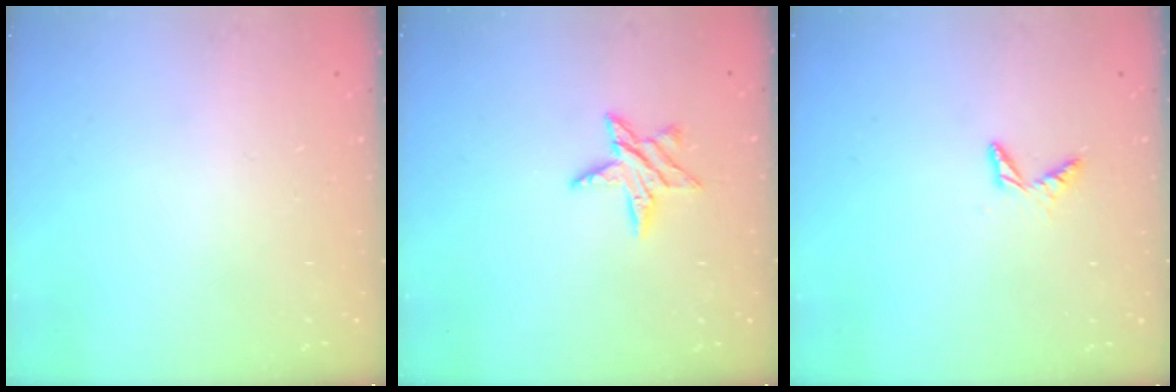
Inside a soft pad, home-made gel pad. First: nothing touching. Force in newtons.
{"total": 7.6, "press": 7.6, "slide": 0.3}
{"total": 4.7, "press": 4.7, "slide": 0.5}